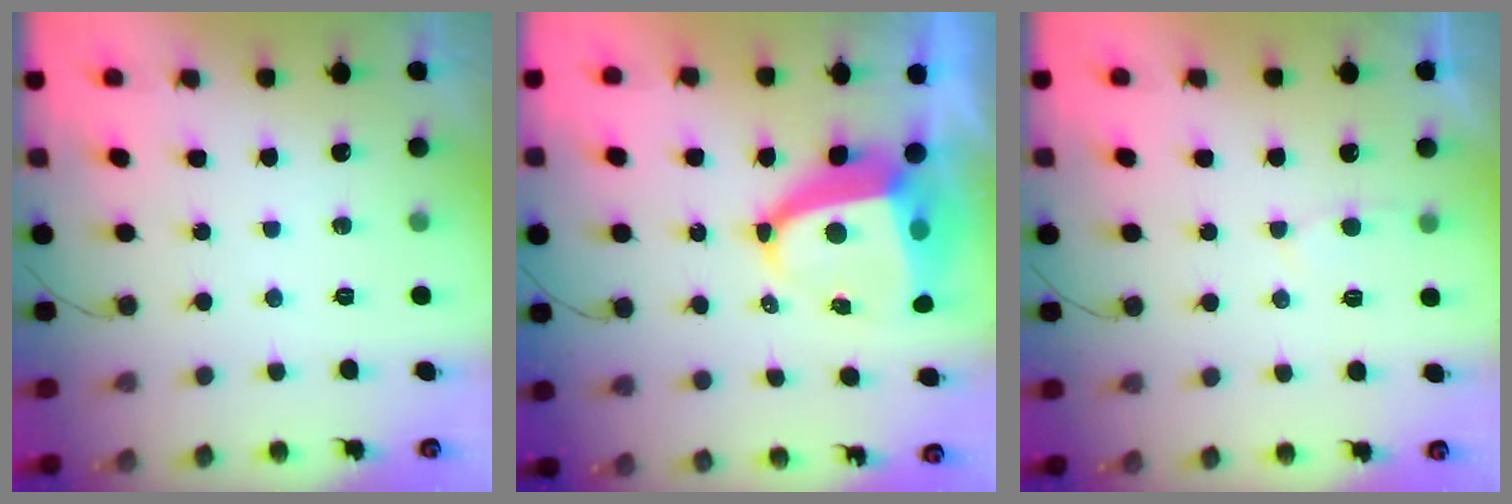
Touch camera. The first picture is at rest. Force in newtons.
{"total": 10.5, "press": 10.4, "slide": 1.4}
{"total": 3.0, "press": 3.0, "slide": 0.4}